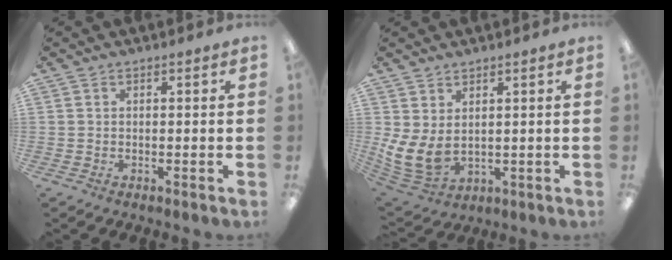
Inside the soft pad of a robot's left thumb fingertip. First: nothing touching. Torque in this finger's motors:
{"motor_torque": [0.86, 1.54, 0.72, -0.73, 0.09]}